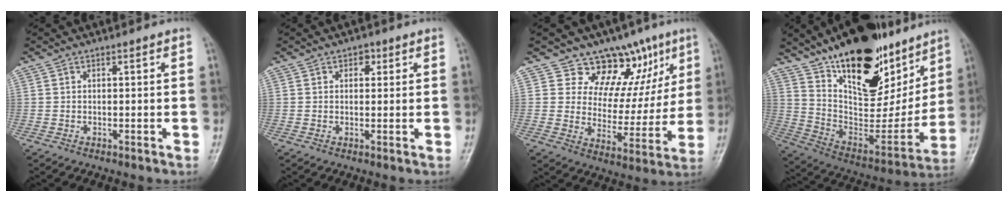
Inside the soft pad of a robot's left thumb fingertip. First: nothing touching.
{"total": 2.5, "force": [1.1, 1.8, 1.4], "torque": [-0.001, -0.001, 0.011]}
{"total": 13.7, "force": [8.9, 8.7, 5.7], "torque": [-0.018, -0.043, 0.132]}
{"total": 30.6, "force": [19.3, 13.9, 19.2], "torque": [-0.260, -0.072, 0.320]}